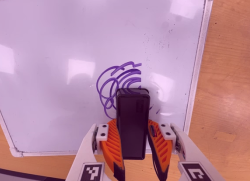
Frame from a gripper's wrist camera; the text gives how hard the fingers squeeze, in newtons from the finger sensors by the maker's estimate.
{"total": 11.6, "left": 11.2, "right": 12.0}